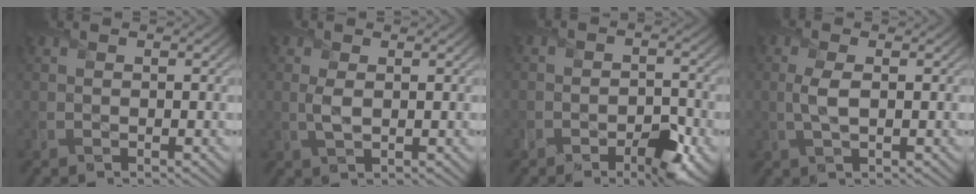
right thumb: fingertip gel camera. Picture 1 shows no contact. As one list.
[{"total": 2.1, "force": [0.4, 0.9, 1.8], "torque": [-0.049, 0.002, 0.007]}, {"total": 5.3, "force": [-2.9, 2.6, 3.6], "torque": [-0.049, -0.002, -0.047]}, {"total": 2.7, "force": [0.2, 0.9, 2.6], "torque": [-0.065, 0.003, 0.002]}]